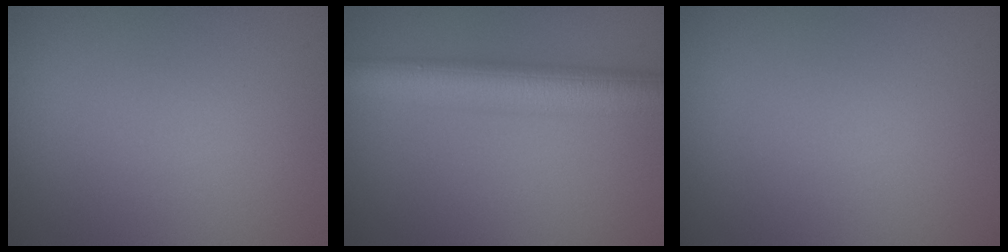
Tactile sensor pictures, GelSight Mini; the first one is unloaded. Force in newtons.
{"total": 6.7, "press": 6.7, "slide": 0.0}
{"total": 0.0}